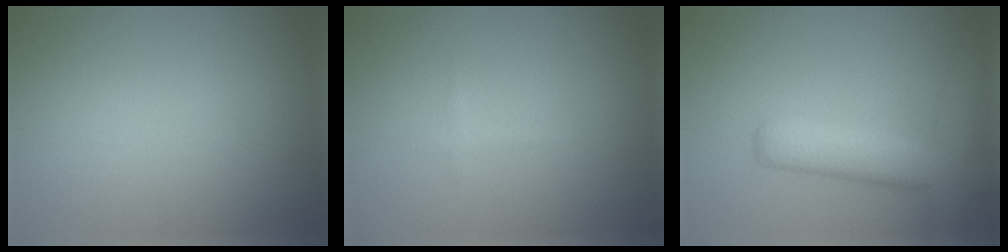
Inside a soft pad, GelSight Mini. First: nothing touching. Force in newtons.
{"total": 0.6, "press": 0.6, "slide": 0.0}
{"total": 5.6, "press": 5.6, "slide": 0.4}